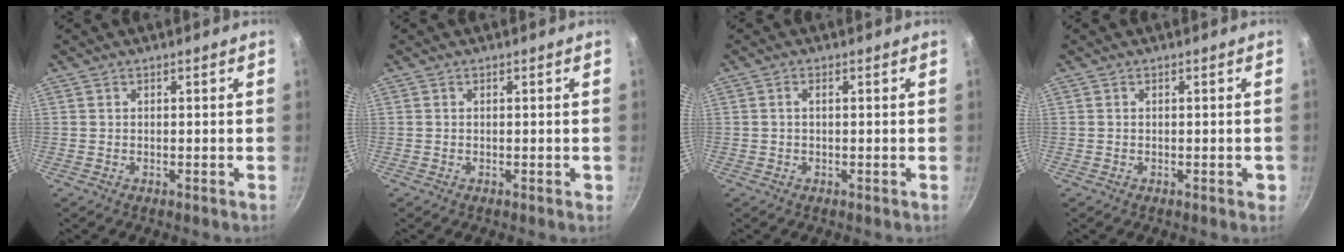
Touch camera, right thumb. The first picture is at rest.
{"total": 0.6, "force": [0.0, 0.3, 0.5], "torque": [-0.002, 0.002, 0.000]}
{"total": 1.1, "force": [0.1, 0.4, 1.0], "torque": [-0.025, 0.006, 0.001]}
{"total": 1.5, "force": [-0.4, 0.7, 1.2], "torque": [-0.007, 0.003, -0.006]}